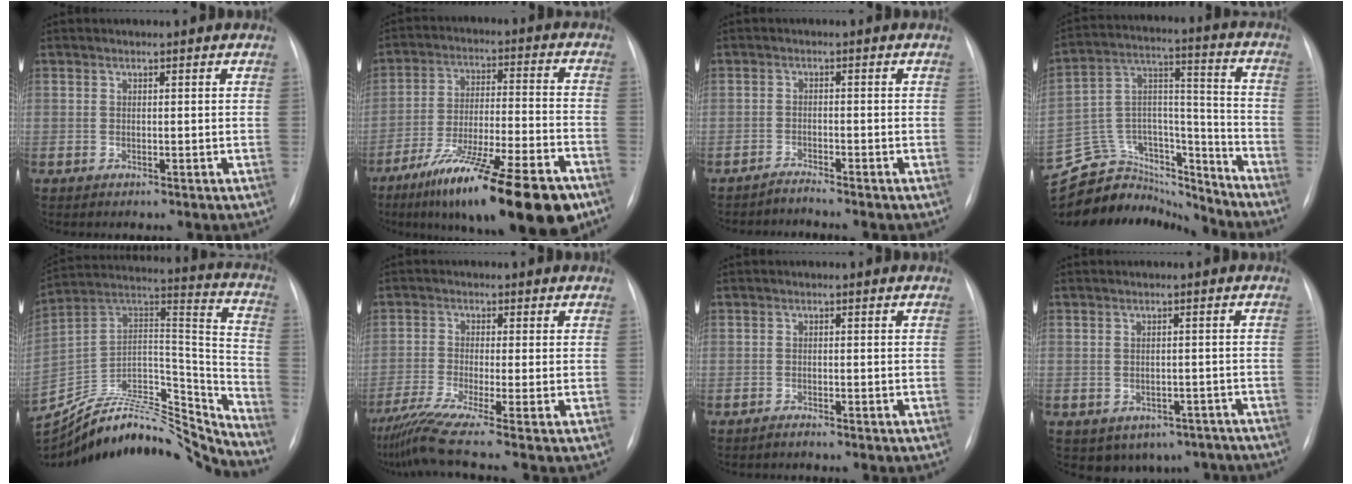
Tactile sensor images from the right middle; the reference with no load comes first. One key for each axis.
{"total": 22.1, "fx": -14.7, "fy": 3.0, "fz": 16.3, "tx": -0.213, "ty": -0.019, "tz": -0.240}
{"total": 1.8, "fx": -1.6, "fy": -0.6, "fz": -0.5, "tx": 0.010, "ty": -0.008, "tz": -0.029}
{"total": 21.3, "fx": -20.2, "fy": 5.8, "fz": 3.6, "tx": -0.088, "ty": 0.057, "tz": -0.325}
{"total": 28.6, "fx": -27.3, "fy": 3.8, "fz": 7.8, "tx": -0.136, "ty": 0.029, "tz": -0.429}
{"total": 9.0, "fx": -6.6, "fy": -1.6, "fz": 6.0, "tx": -0.110, "ty": -0.024, "tz": -0.111}
{"total": 0.6, "fx": -0.6, "fy": -0.1, "fz": 0.0, "tx": -0.002, "ty": -0.001, "tz": -0.011}
{"total": 6.8, "fx": -4.7, "fy": 4.7, "fz": 1.4, "tx": -0.007, "ty": 0.019, "tz": -0.055}